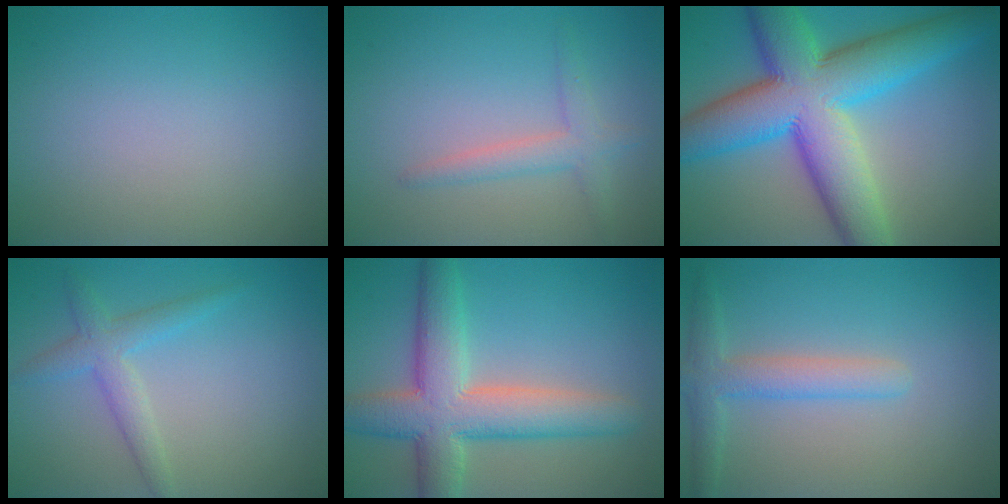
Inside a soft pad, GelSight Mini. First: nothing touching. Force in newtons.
{"total": 2.3, "press": 2.3, "slide": 0.1}
{"total": 13.1, "press": 13.1, "slide": 0.1}
{"total": 2.7, "press": 2.7, "slide": 0.1}
{"total": 8.0, "press": 8.0, "slide": 0.5}
{"total": 3.1, "press": 3.1, "slide": 0.1}